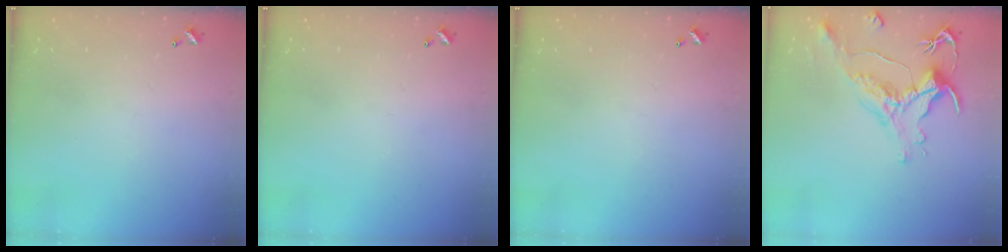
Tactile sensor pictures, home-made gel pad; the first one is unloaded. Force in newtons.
{"total": 0.0}
{"total": 0.0}
{"total": 1.8, "press": 1.4, "slide": 1.2}